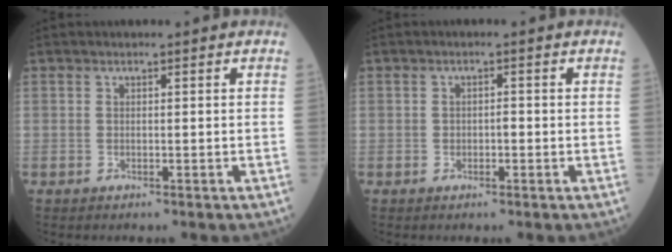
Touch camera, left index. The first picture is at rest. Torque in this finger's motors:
{"motor_torque": [-0.23, 0.20, 0.01, 0.00]}